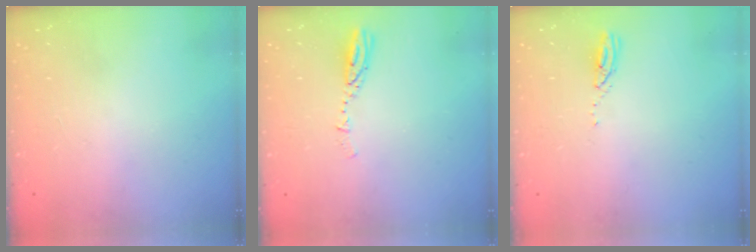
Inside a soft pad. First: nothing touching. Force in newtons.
{"total": 3.4, "press": 3.4, "slide": 0.2}
{"total": 3.0, "press": 3.0, "slide": 0.2}